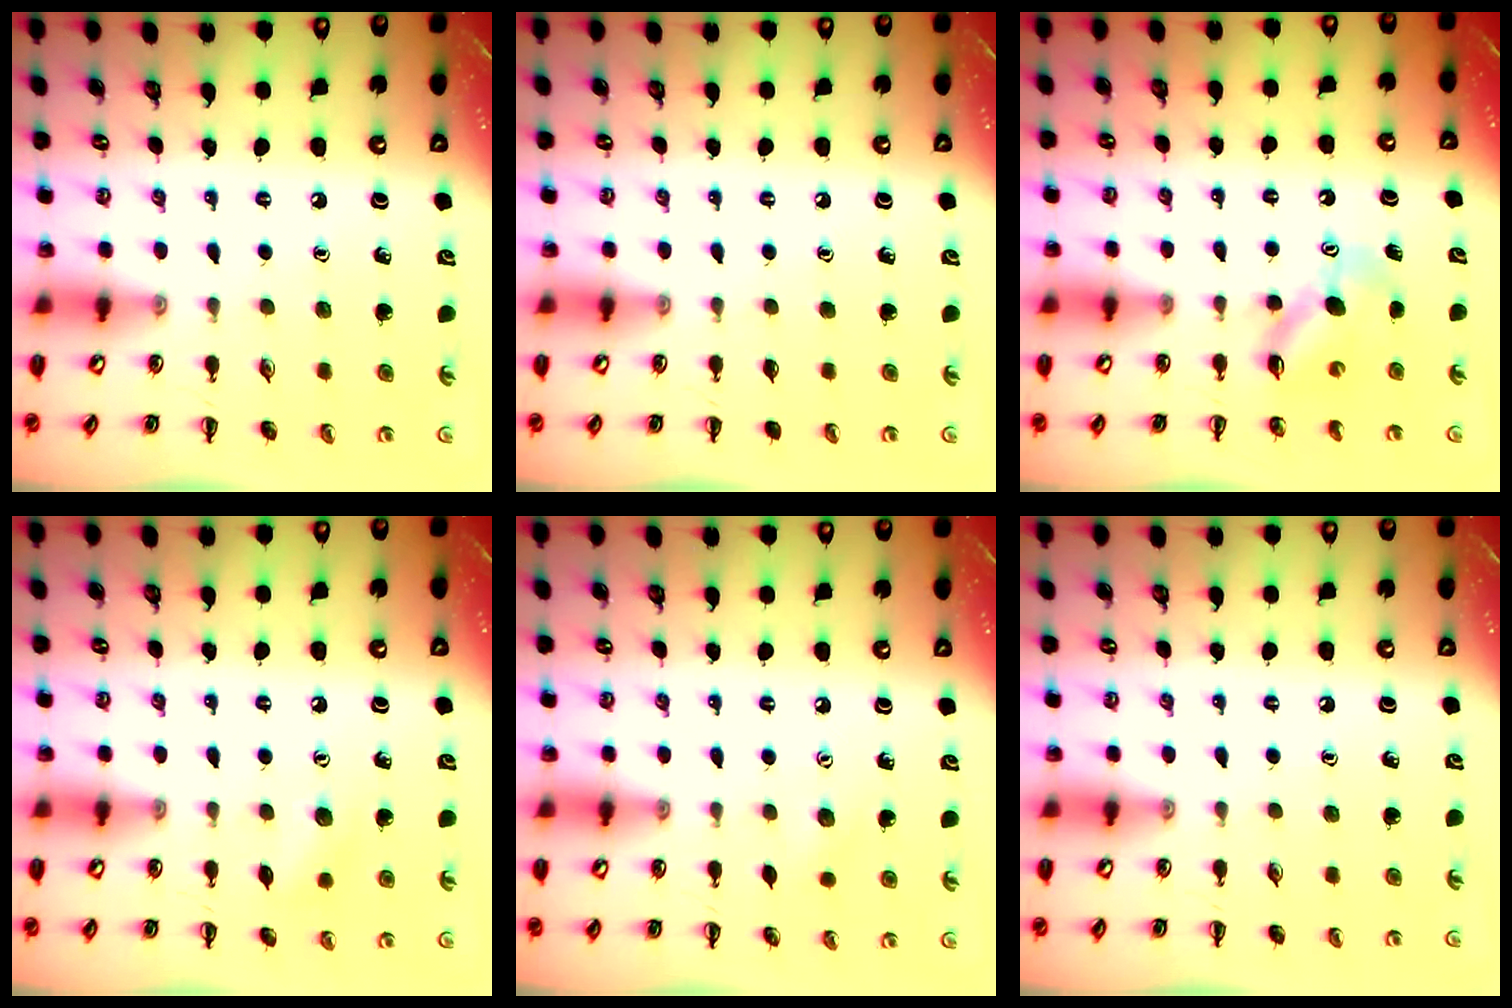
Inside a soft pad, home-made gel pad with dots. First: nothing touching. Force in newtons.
{"total": 0.0}
{"total": 5.0, "press": 5.0, "slide": 0.7}
{"total": 5.6, "press": 5.5, "slide": 1.4}
{"total": 3.1, "press": 3.0, "slide": 0.8}
{"total": 0.0}